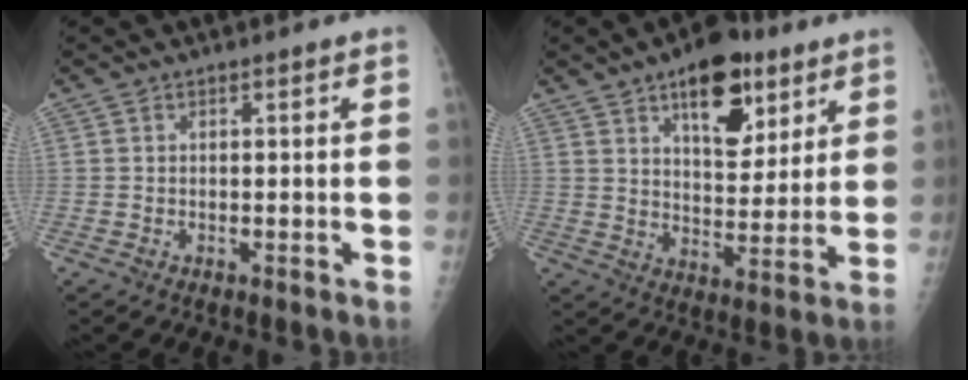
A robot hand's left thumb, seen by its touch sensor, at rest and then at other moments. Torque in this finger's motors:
{"motor_torque": [1.60, 1.45, 1.01, -0.99, 0.14]}